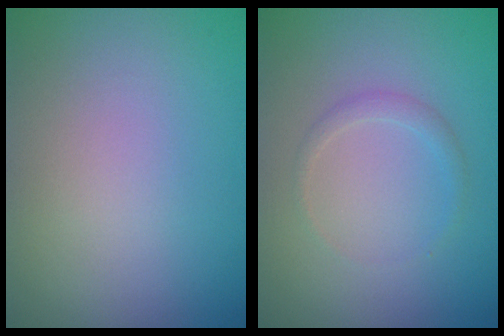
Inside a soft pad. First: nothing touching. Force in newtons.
{"total": 1.1, "press": 1.1, "slide": 0.0}